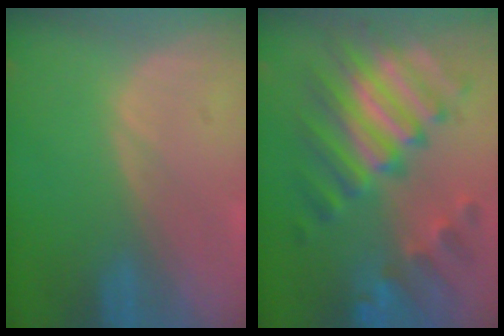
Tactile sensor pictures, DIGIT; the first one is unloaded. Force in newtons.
{"total": 11.6, "press": 11.6, "slide": 1.2}